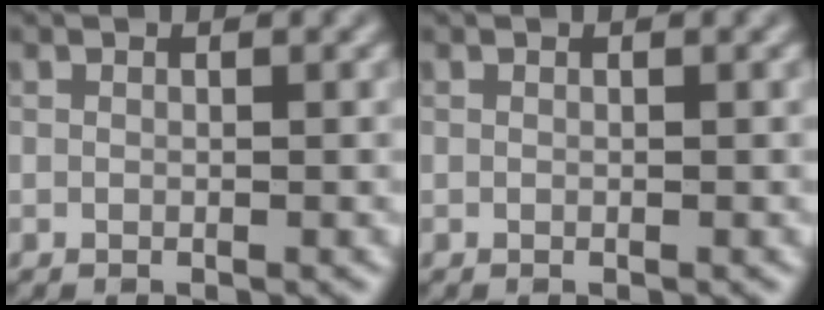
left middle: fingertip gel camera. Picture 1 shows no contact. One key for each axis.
{"total": 0.0}